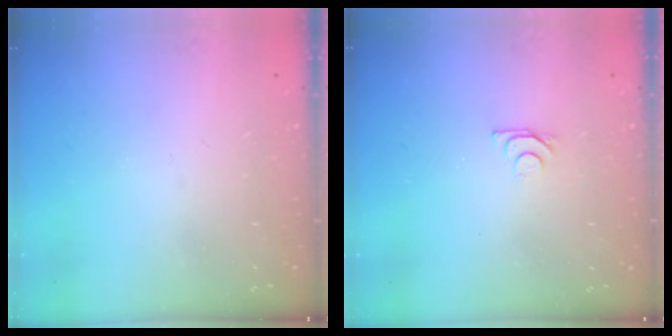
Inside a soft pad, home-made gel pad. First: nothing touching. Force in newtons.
{"total": 5.1, "press": 5.0, "slide": 0.7}